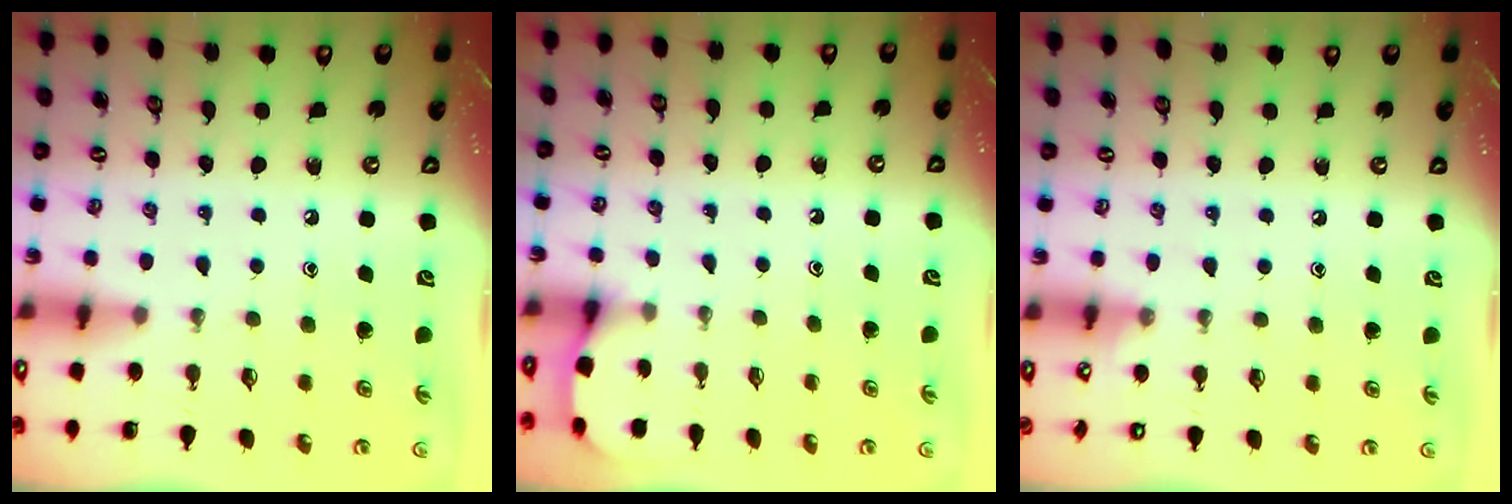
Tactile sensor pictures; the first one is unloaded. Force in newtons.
{"total": 3.0, "press": 2.9, "slide": 0.3}
{"total": 2.9, "press": 2.9, "slide": 0.4}